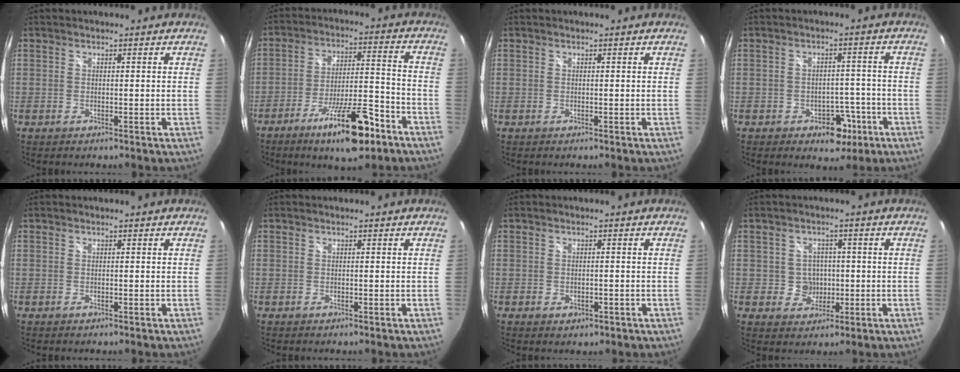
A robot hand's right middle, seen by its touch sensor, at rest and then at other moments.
{"total": 14.8, "force": [-9.5, 3.6, 10.8], "torque": [-0.190, -0.011, -0.148]}
{"total": 0.0}
{"total": 5.7, "force": [-2.9, 4.1, 2.7], "torque": [-0.048, 0.012, -0.026]}
{"total": 0.0}
{"total": 0.0}
{"total": 2.1, "force": [-0.9, 1.5, 1.3], "torque": [-0.022, -0.005, -0.011]}
{"total": 4.5, "force": [-0.4, 4.4, 0.9], "torque": [-0.021, 0.010, 0.003]}